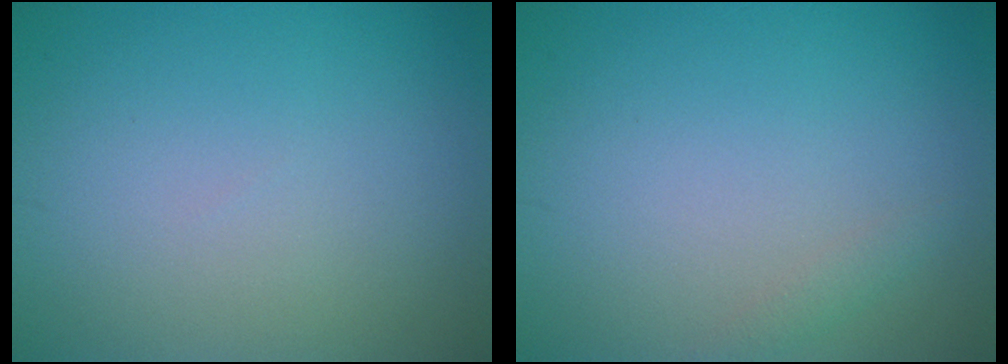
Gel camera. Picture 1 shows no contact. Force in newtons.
{"total": 0.7, "press": 0.7, "slide": 0.0}